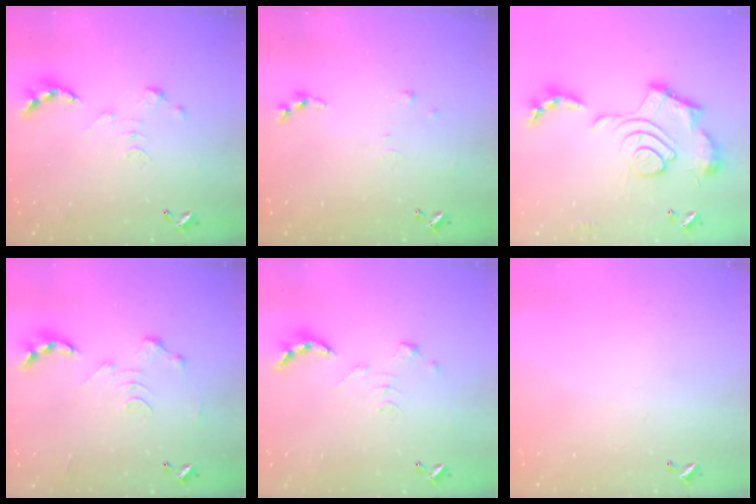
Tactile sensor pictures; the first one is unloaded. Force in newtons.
{"total": 5.1, "press": 5.0, "slide": 0.8}
{"total": 2.4, "press": 1.9, "slide": 1.5}
{"total": 0.0}
{"total": 2.7, "press": 2.2, "slide": 1.5}
{"total": 0.0}